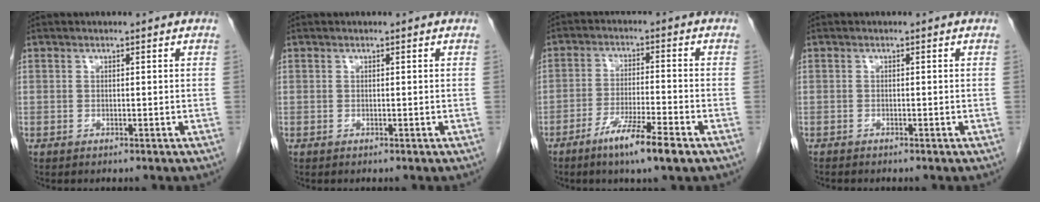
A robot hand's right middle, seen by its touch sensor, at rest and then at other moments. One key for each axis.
{"total": 0.0}
{"total": 7.9, "fx": -4.9, "fy": 0.0, "fz": 6.2, "tx": -0.112, "ty": -0.015, "tz": -0.087}
{"total": 0.7, "fx": -0.7, "fy": 0.1, "fz": 0.1, "tx": -0.005, "ty": -0.001, "tz": -0.014}